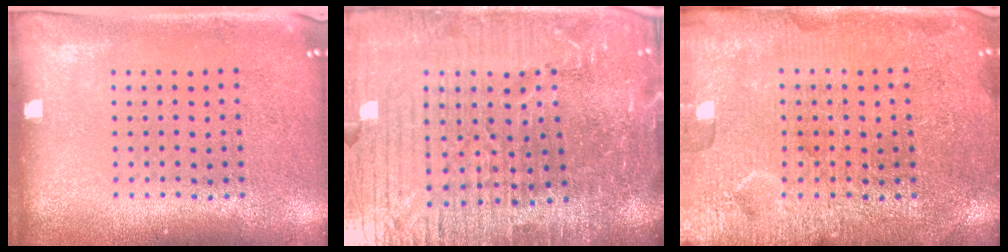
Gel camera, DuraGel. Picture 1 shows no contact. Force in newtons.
{"total": 7.1, "press": 6.1, "slide": 3.6}
{"total": 4.0, "press": 3.9, "slide": 0.5}